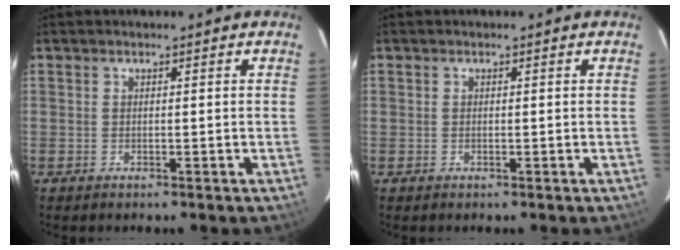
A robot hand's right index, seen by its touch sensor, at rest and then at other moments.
{"total": 0.0}